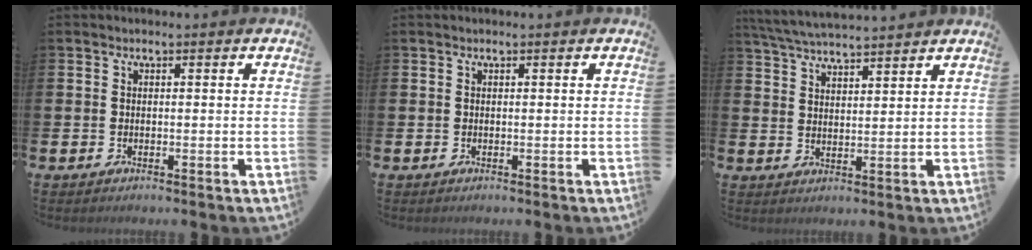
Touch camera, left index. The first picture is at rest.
{"total": 0.0}
{"total": 5.2, "force": [5.1, 0.2, 1.0], "torque": [-0.043, -0.022, 0.093]}